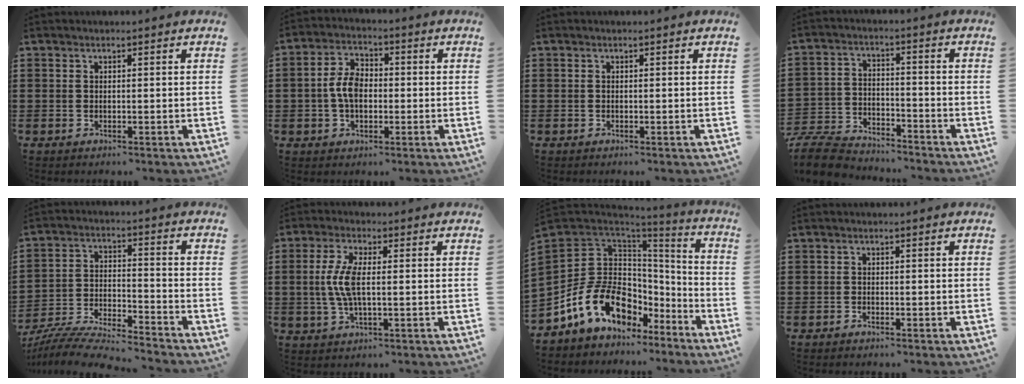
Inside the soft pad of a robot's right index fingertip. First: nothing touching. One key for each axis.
{"total": 5.8, "fx": -0.5, "fy": 3.7, "fz": 4.4, "tx": -0.107, "ty": 0.003, "tz": -0.016}
{"total": 0.0}
{"total": 8.0, "fx": -7.6, "fy": 1.7, "fz": 1.5, "tx": -0.045, "ty": 0.015, "tz": -0.154}
{"total": 7.9, "fx": -7.5, "fy": 0.4, "fz": 2.2, "tx": -0.049, "ty": 0.002, "tz": -0.151}
{"total": 6.0, "fx": -0.1, "fy": 1.9, "fz": 5.7, "tx": -0.131, "ty": -0.008, "tz": -0.011}
{"total": 14.5, "fx": -5.6, "fy": 10.4, "fz": 8.4, "tx": -0.207, "ty": 0.005, "tz": -0.101}
{"total": 0.7, "fx": -0.7, "fy": 0.2, "fz": 0.0, "tx": -0.003, "ty": 0.001, "tz": -0.014}